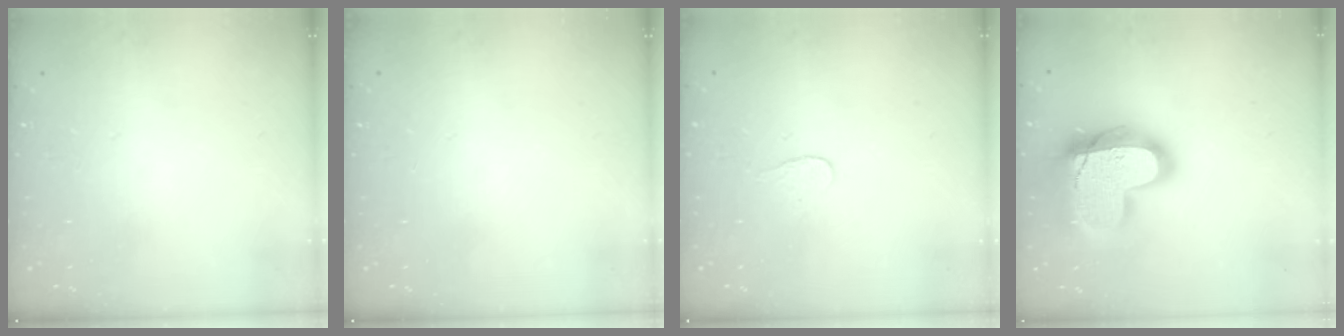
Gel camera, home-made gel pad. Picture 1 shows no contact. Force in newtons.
{"total": 0.0}
{"total": 2.7, "press": 2.7, "slide": 0.3}
{"total": 23.3, "press": 23.2, "slide": 1.9}